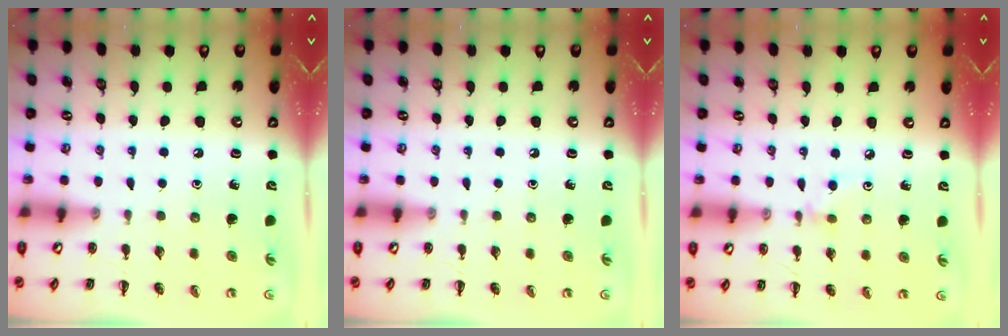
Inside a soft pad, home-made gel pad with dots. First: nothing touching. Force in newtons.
{"total": 0.0}
{"total": 3.2, "press": 3.1, "slide": 1.0}